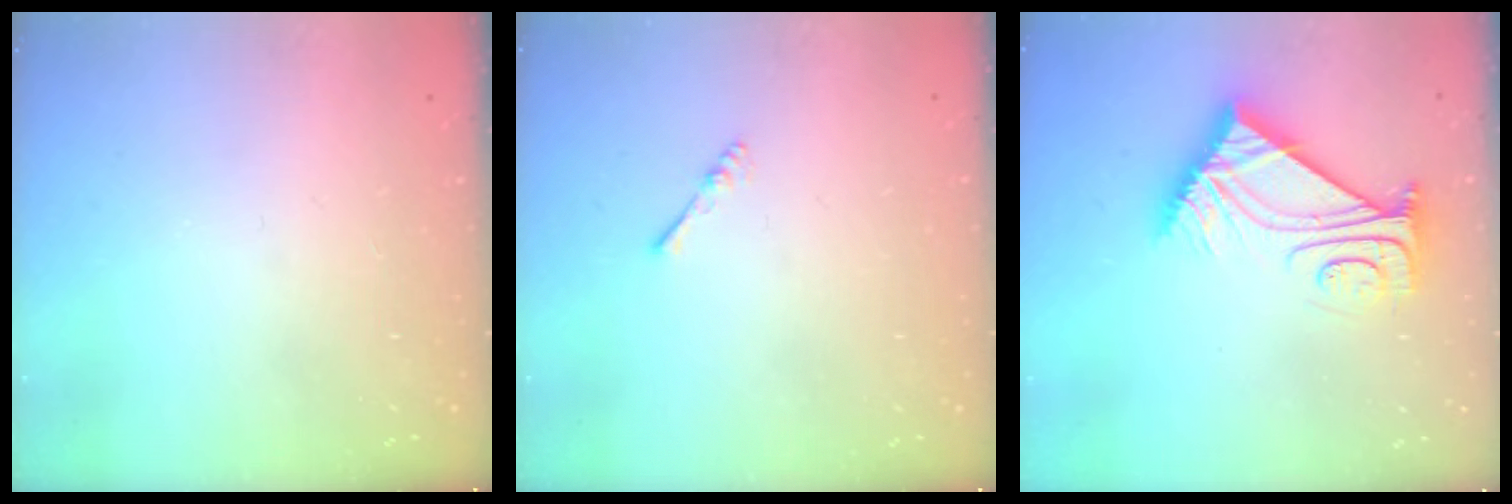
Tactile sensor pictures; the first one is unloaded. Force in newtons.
{"total": 2.2, "press": 2.2, "slide": 0.4}
{"total": 10.5, "press": 10.5, "slide": 0.8}